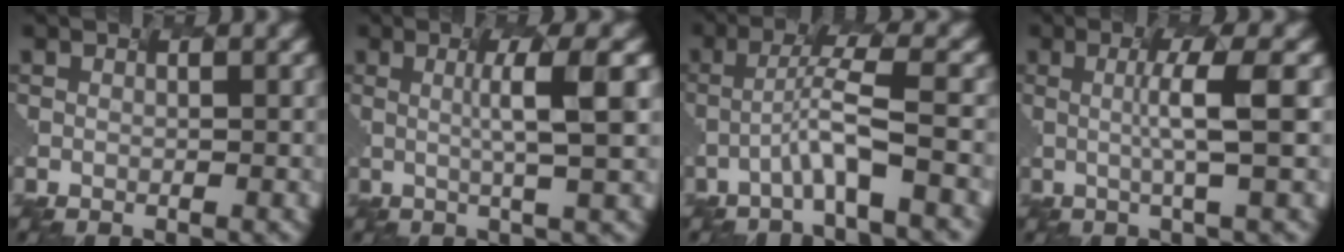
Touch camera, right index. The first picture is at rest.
{"total": 3.5, "force": [0.0, -0.1, 3.5], "torque": [-0.065, 0.007, 0.011]}
{"total": 3.6, "force": [-2.2, -0.4, 2.8], "torque": [-0.062, 0.018, -0.040]}
{"total": 2.9, "force": [-0.4, -0.2, 2.9], "torque": [-0.060, 0.005, 0.003]}